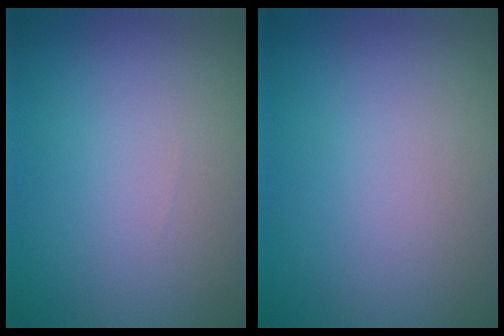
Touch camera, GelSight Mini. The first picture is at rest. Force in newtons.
{"total": 0.0}